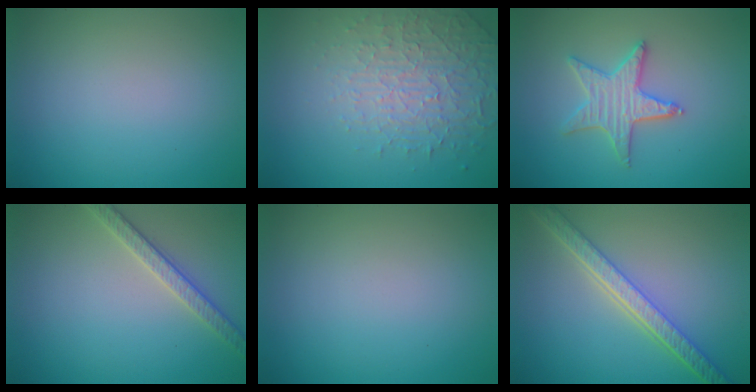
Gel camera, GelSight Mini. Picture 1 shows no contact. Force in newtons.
{"total": 4.6, "press": 3.1, "slide": 3.3}
{"total": 3.2, "press": 3.1, "slide": 0.7}
{"total": 2.6, "press": 2.6, "slide": 0.5}
{"total": 0.0}
{"total": 5.5, "press": 4.3, "slide": 3.4}